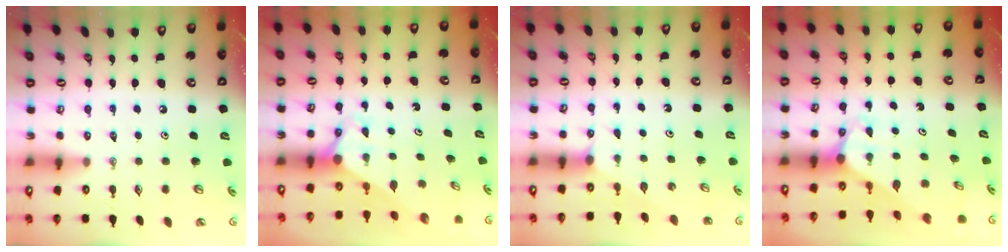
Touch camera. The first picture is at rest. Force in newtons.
{"total": 2.8, "press": 2.8, "slide": 0.0}
{"total": 0.9, "press": 0.9, "slide": 0.2}
{"total": 2.9, "press": 2.9, "slide": 0.1}